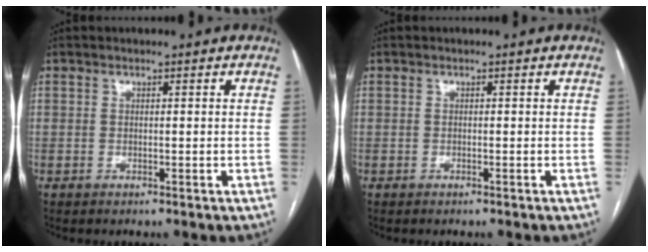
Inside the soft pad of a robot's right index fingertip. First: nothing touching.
{"total": 0.0}